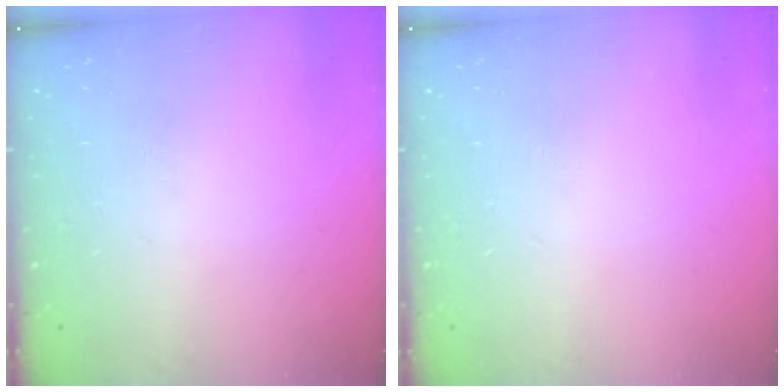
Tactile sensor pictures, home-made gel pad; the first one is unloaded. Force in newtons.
{"total": 0.0}